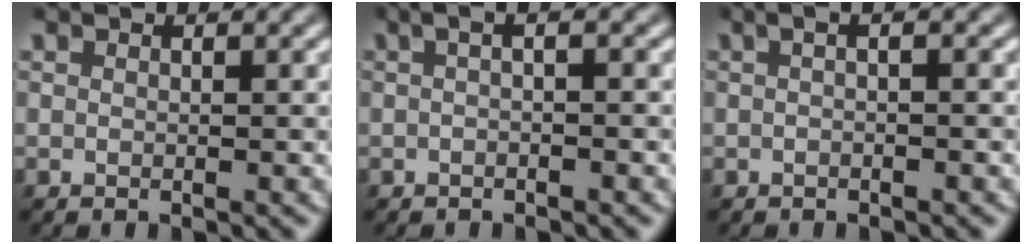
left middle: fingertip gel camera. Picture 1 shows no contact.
{"total": 2.4, "force": [0.4, 0.8, 2.2], "torque": [-0.027, -0.002, -0.008]}
{"total": 2.1, "force": [0.4, 0.7, 1.9], "torque": [-0.021, -0.005, -0.007]}